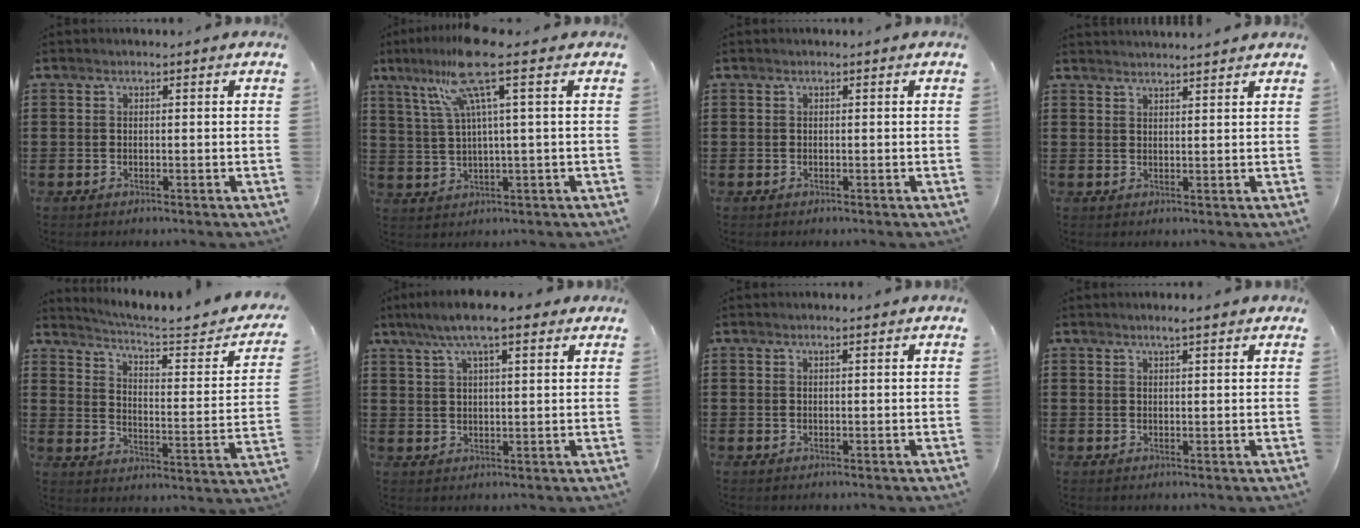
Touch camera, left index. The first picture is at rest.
{"total": 10.0, "force": [4.6, -0.2, 8.8], "torque": [-0.202, -0.013, 0.072]}
{"total": 0.0}
{"total": 1.9, "force": [1.9, -0.4, 0.1], "torque": [-0.008, -0.003, 0.037]}
{"total": 4.1, "force": [3.5, 0.1, 2.2], "torque": [-0.062, -0.029, 0.050]}
{"total": 7.3, "force": [4.9, 1.5, 5.1], "torque": [-0.110, 0.002, 0.088]}
{"total": 0.7, "force": [0.4, -0.1, 0.6], "torque": [-0.012, -0.001, 0.008]}
{"total": 1.9, "force": [1.6, 0.0, 1.1], "torque": [-0.024, 0.004, 0.028]}